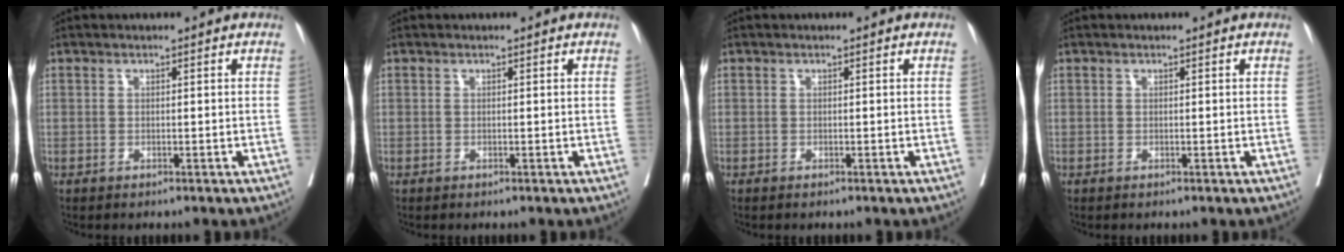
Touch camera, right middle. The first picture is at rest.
{"total": 0.0}
{"total": 0.0}
{"total": 0.0}